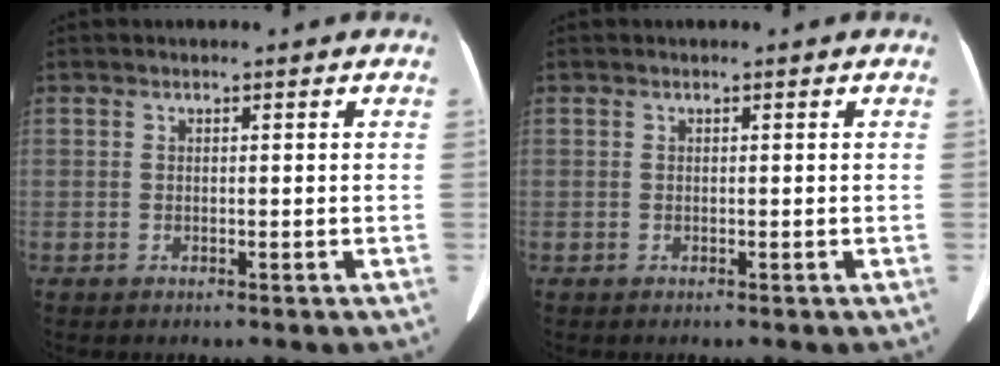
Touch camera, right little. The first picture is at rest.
{"total": 0.0}